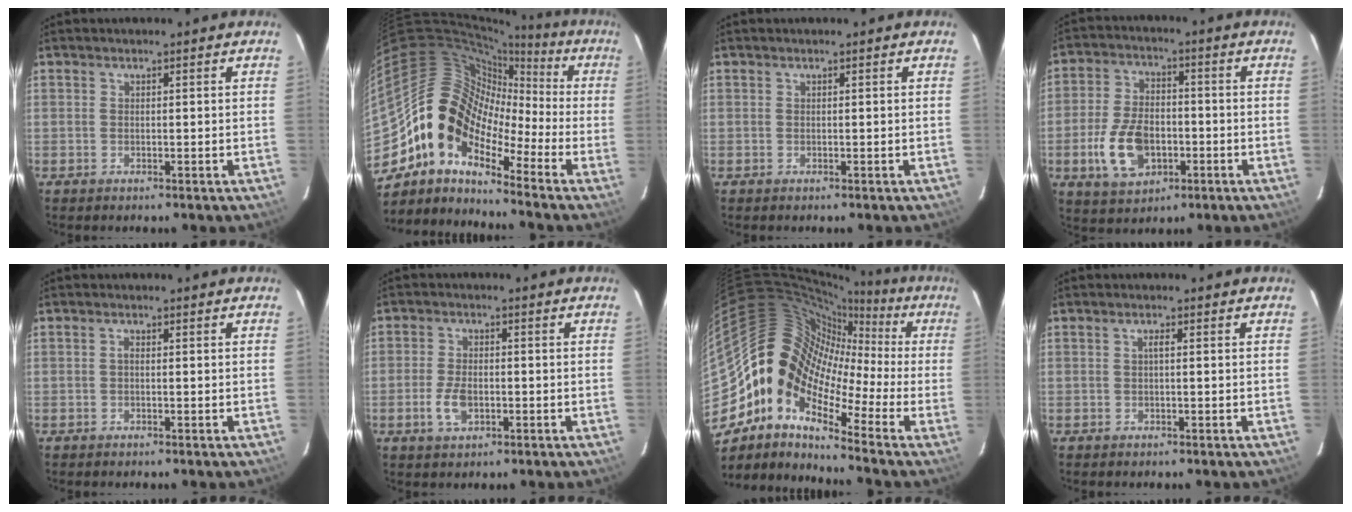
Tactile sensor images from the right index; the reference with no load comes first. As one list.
[{"total": 14.4, "force": [-7.0, 9.2, 8.5], "torque": [-0.145, 0.018, -0.161]}, {"total": 0.0}, {"total": 12.0, "force": [-3.8, 7.5, 8.6], "torque": [-0.183, 0.004, -0.059]}, {"total": 0.5, "force": [-0.2, 0.2, 0.4], "torque": [-0.006, 0.004, -0.005]}, {"total": 5.3, "force": [-1.8, 2.9, 4.0], "torque": [-0.089, -0.003, -0.032]}, {"total": 15.5, "force": [-2.6, 11.2, 10.5], "torque": [-0.166, 0.010, -0.079]}, {"total": 0.8, "force": [-0.1, 0.1, 0.8], "torque": [-0.011, 0.006, -0.003]}]